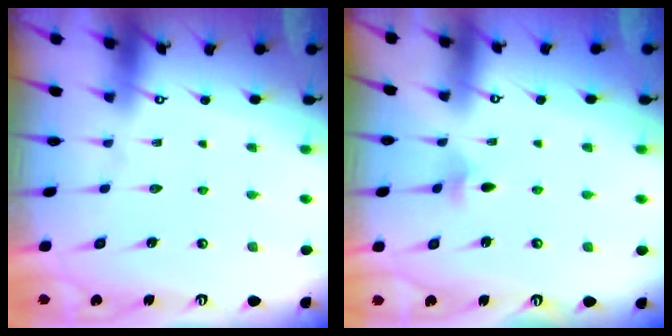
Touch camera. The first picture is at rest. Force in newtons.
{"total": 3.6, "press": 3.5, "slide": 0.8}